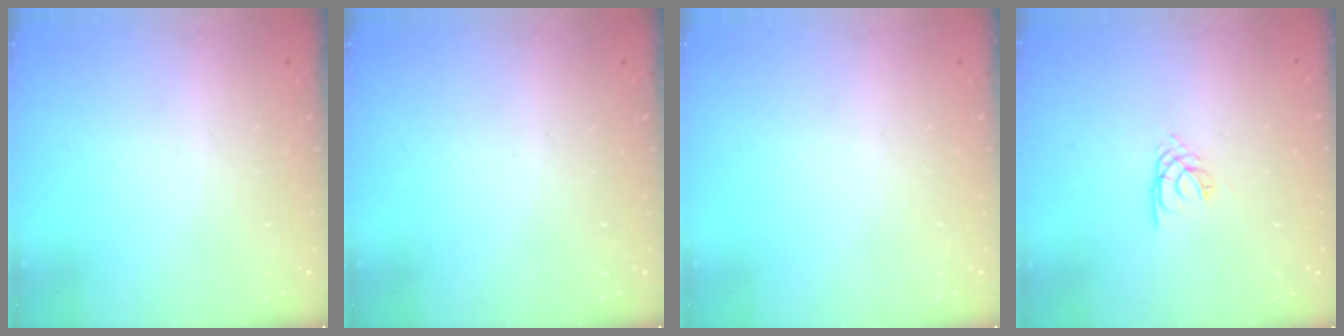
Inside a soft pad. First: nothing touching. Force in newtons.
{"total": 0.0}
{"total": 0.0}
{"total": 1.7, "press": 1.7, "slide": 0.4}